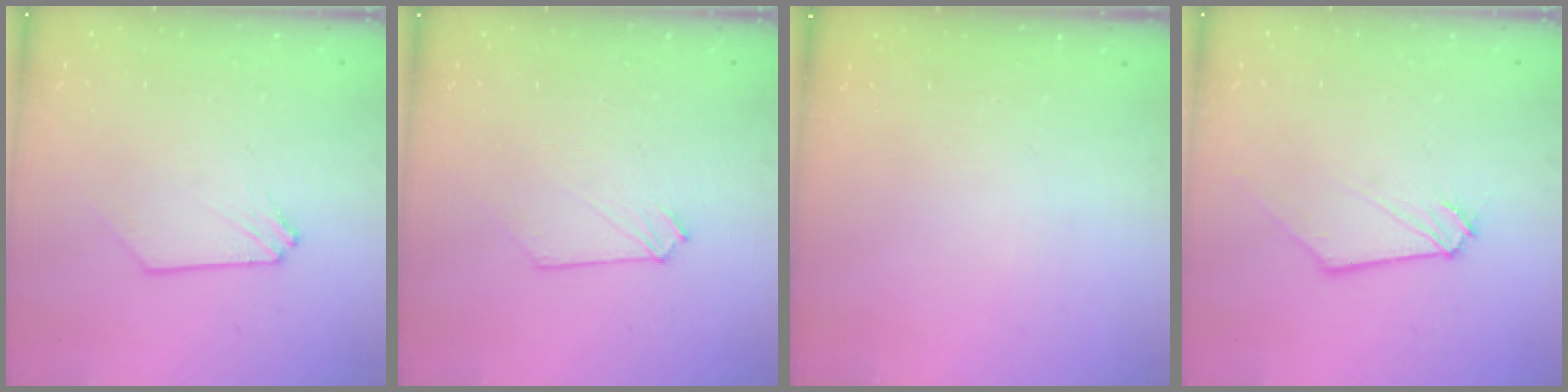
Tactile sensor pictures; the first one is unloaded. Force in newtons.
{"total": 0.0}
{"total": 0.0}
{"total": 0.9, "press": 0.9, "slide": 0.2}